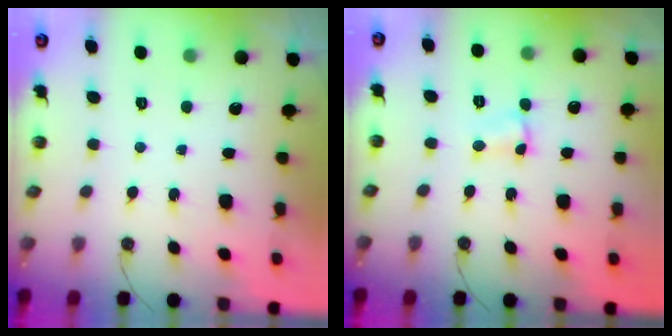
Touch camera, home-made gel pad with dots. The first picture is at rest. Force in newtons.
{"total": 3.4, "press": 3.3, "slide": 0.4}